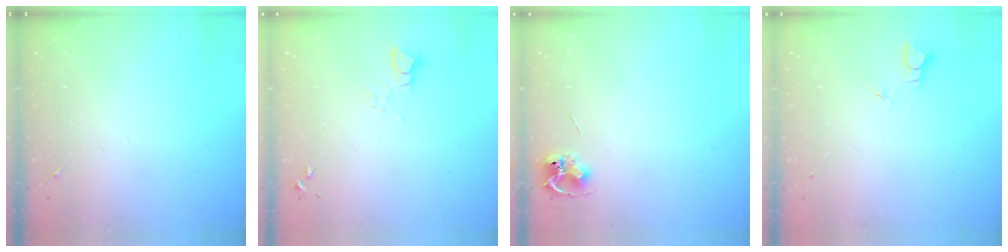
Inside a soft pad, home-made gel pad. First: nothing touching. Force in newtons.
{"total": 4.0, "press": 3.9, "slide": 0.3}
{"total": 6.5, "press": 6.5, "slide": 0.5}
{"total": 1.8, "press": 1.8, "slide": 0.0}